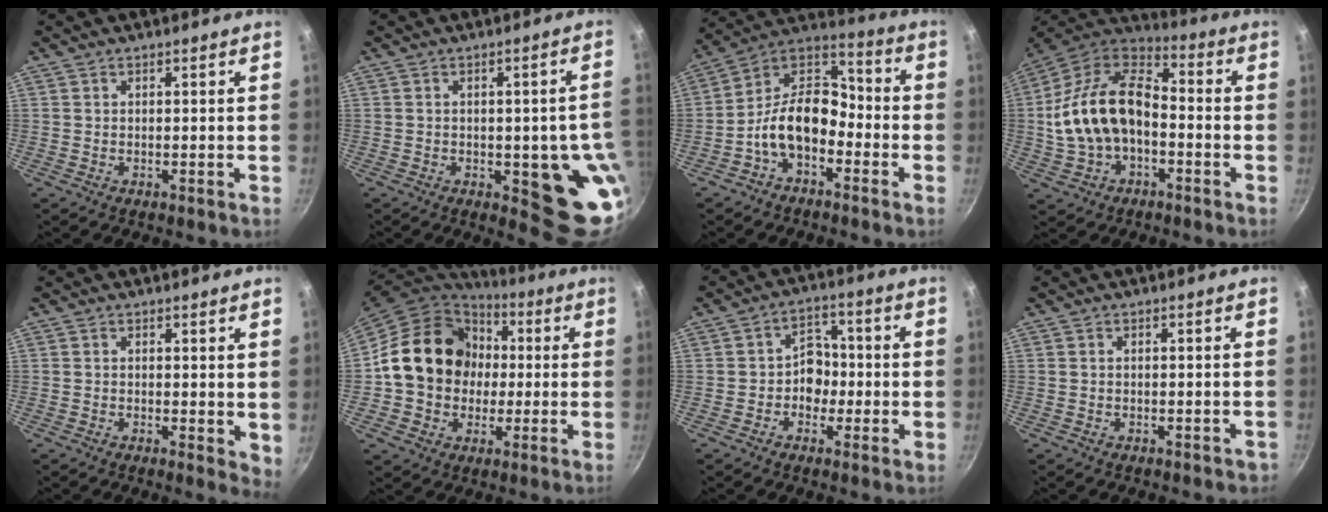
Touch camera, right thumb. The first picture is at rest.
{"total": 13.1, "force": [-2.2, 5.0, 11.9], "torque": [-0.093, -0.004, -0.025]}
{"total": 13.8, "force": [-5.1, 8.8, 9.3], "torque": [-0.129, 0.070, -0.116]}
{"total": 19.2, "force": [-2.2, 12.1, 14.7], "torque": [-0.260, 0.050, -0.048]}
{"total": 3.5, "force": [0.6, 1.6, 3.0], "torque": [-0.033, -0.005, 0.008]}
{"total": 18.9, "force": [1.3, 16.0, 10.0], "torque": [-0.142, 0.036, 0.017]}
{"total": 6.6, "force": [-0.8, 5.5, 3.6], "torque": [0.000, 0.018, -0.022]}
{"total": 0.9, "force": [-0.4, 0.5, 0.5], "torque": [0.001, 0.014, 0.002]}